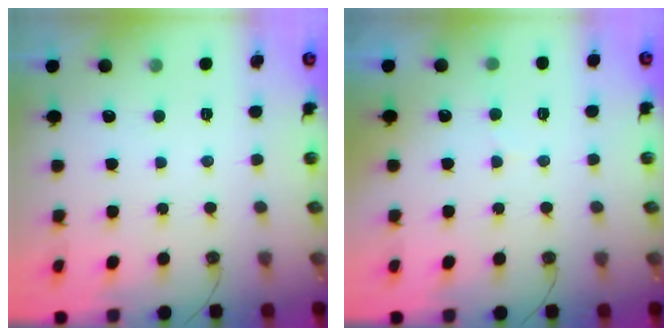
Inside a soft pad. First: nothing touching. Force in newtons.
{"total": 4.9, "press": 4.8, "slide": 1.3}